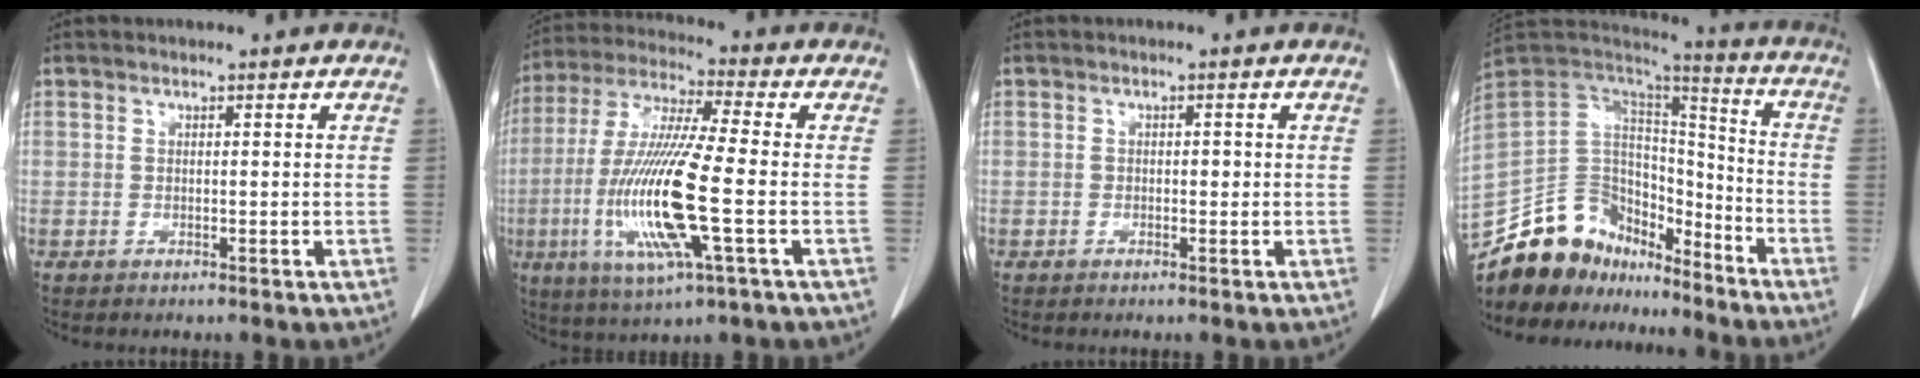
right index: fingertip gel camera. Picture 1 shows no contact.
{"total": 16.6, "force": [-3.4, 1.2, 16.2], "torque": [-0.340, -0.015, -0.066]}
{"total": 1.0, "force": [0.0, 0.7, 0.8], "torque": [-0.008, 0.003, -0.001]}
{"total": 16.7, "force": [-14.1, 8.0, 3.6], "torque": [-0.059, 0.075, -0.243]}